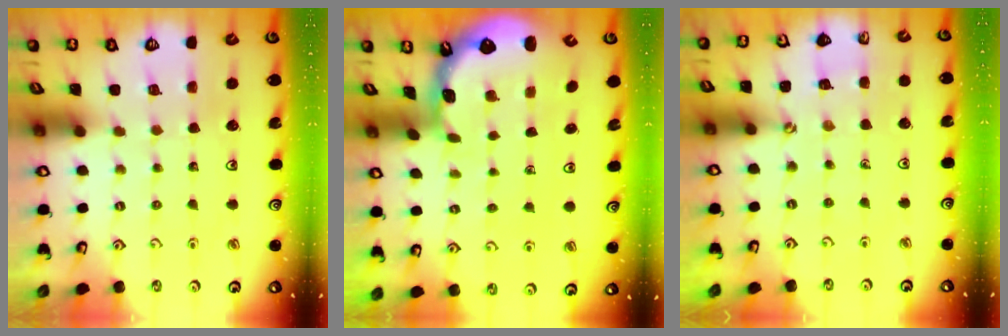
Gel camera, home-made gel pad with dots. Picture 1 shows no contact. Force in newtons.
{"total": 1.4, "press": 1.4, "slide": 0.1}
{"total": 2.1, "press": 2.1, "slide": 0.4}